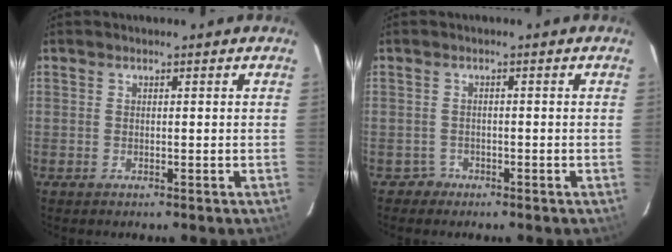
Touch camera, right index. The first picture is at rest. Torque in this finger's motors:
{"motor_torque": [0.13, -0.07, 0.02, 0.00]}